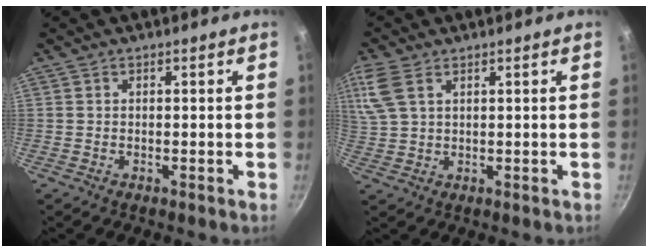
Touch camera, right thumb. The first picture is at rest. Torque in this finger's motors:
{"motor_torque": [0.71, 2.56, 1.23, -0.06, 0.22]}